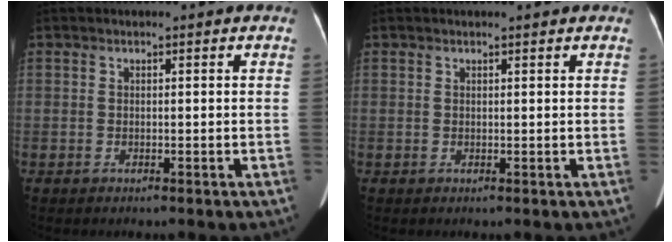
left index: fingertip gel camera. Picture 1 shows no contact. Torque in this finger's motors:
{"motor_torque": [-0.25, 0.33, -0.18, -0.01]}